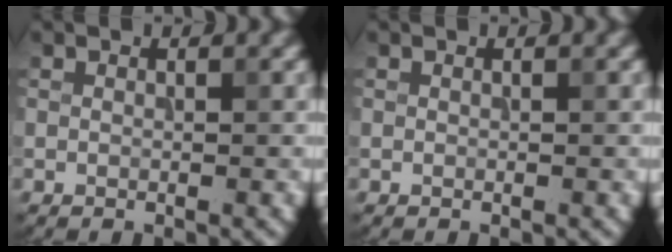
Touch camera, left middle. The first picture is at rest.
{"total": 0.0}